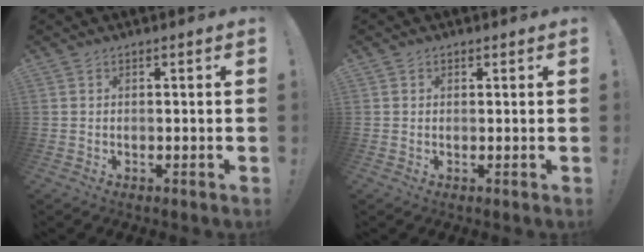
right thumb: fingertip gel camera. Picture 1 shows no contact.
{"total": 0.9, "force": [0.6, 0.7, 0.1], "torque": [0.004, -0.001, 0.010]}